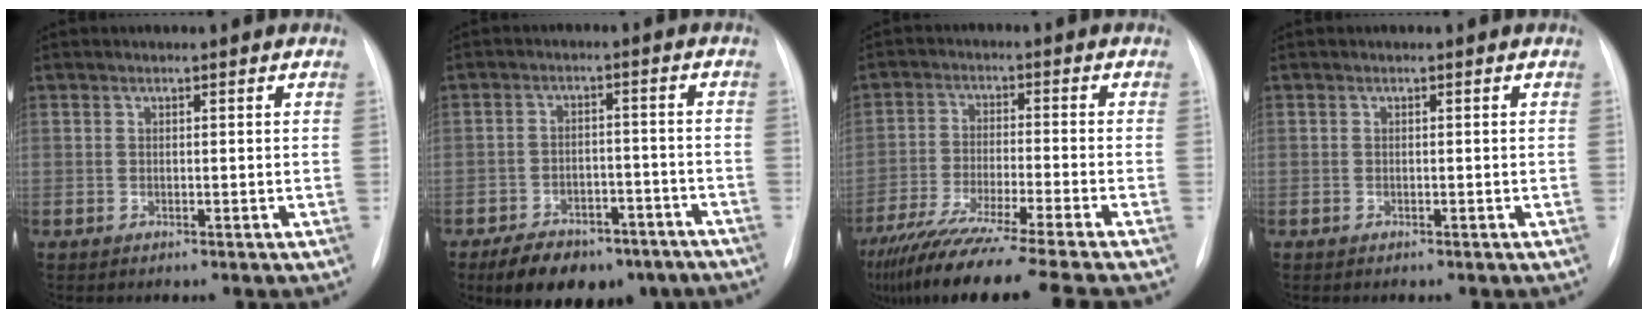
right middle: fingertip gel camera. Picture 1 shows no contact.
{"total": 13.1, "force": [-9.5, 6.5, 6.2], "torque": [-0.088, 0.010, -0.138]}
{"total": 18.9, "force": [-15.6, -1.0, 10.7], "torque": [-0.179, -0.053, -0.256]}
{"total": 0.0}